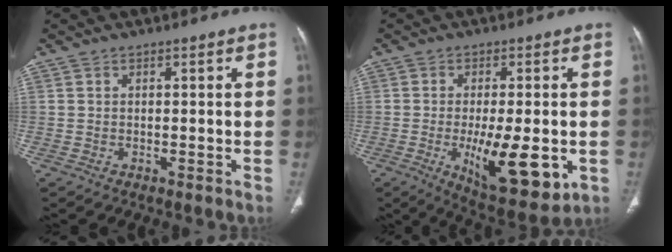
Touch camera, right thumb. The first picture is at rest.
{"total": 15.1, "force": [-3.5, 5.6, 13.5], "torque": [-0.194, -0.021, -0.040]}